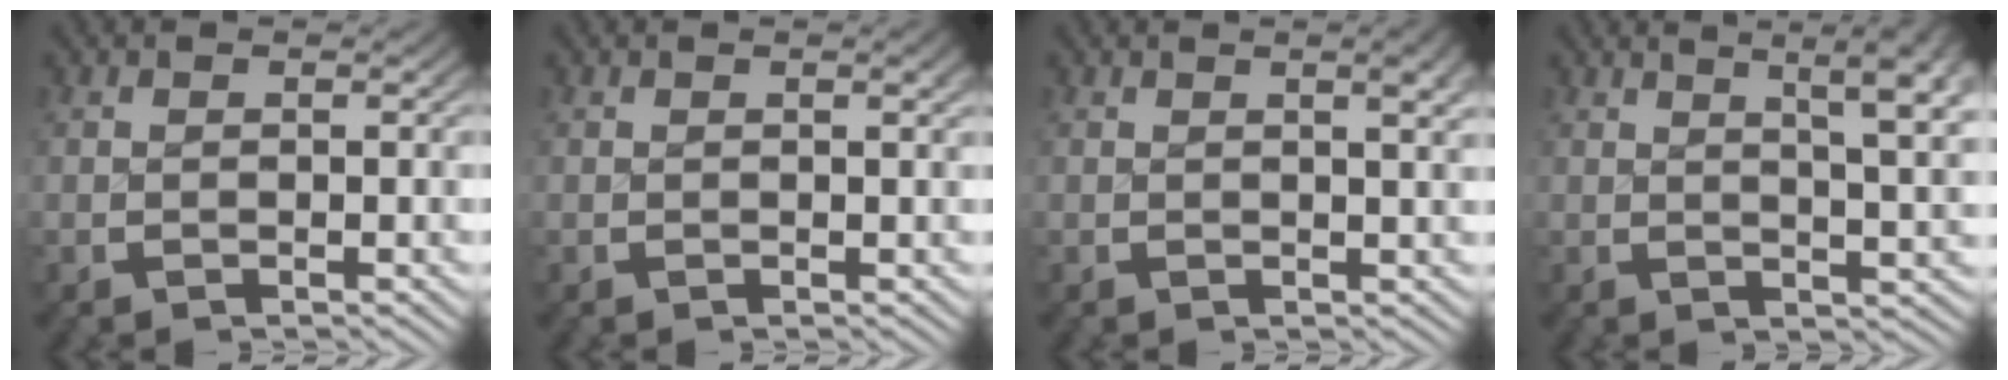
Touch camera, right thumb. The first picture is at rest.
{"total": 0.6, "force": [0.3, 0.1, 0.5], "torque": [-0.006, 0.000, 0.005]}
{"total": 2.3, "force": [1.0, 0.6, 2.0], "torque": [-0.021, 0.004, 0.013]}
{"total": 7.6, "force": [3.2, 3.1, 6.1], "torque": [-0.057, 0.009, 0.043]}